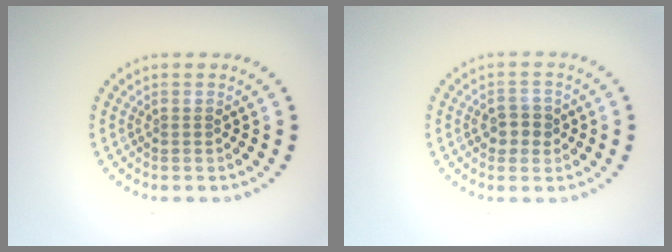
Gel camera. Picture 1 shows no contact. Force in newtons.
{"total": 2.2, "press": 2.1, "slide": 0.5}